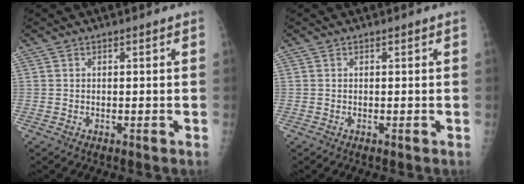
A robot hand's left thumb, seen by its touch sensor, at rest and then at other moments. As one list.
[{"total": 0.0}]